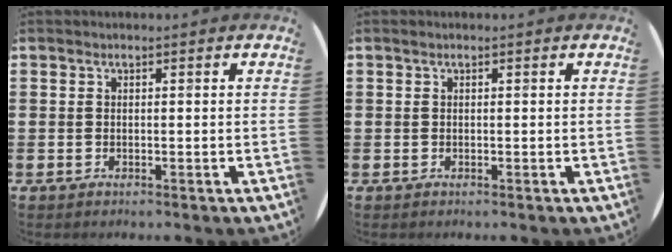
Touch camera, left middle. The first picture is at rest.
{"total": 0.0}